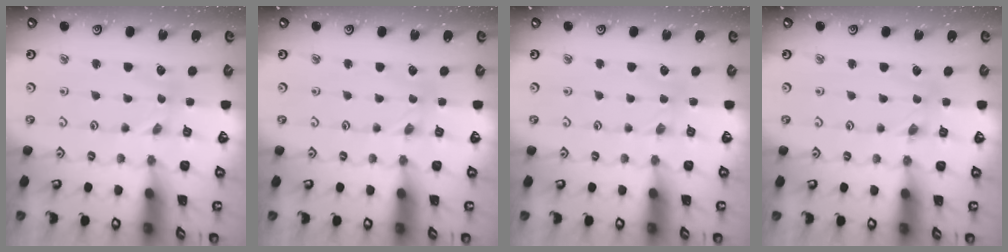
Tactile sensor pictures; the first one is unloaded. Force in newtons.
{"total": 0.0}
{"total": 2.1, "press": 2.1, "slide": 0.4}
{"total": 0.0}